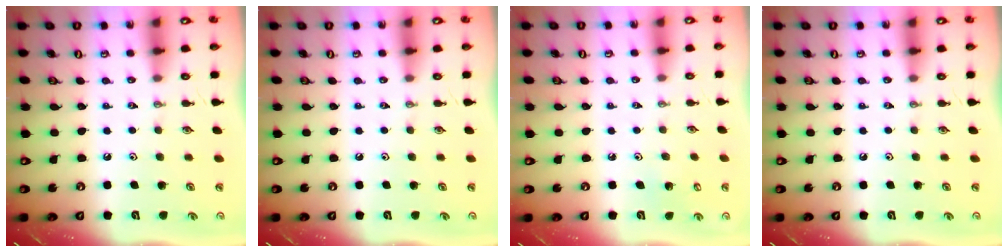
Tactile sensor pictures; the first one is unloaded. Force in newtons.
{"total": 0.0}
{"total": 4.4, "press": 4.3, "slide": 0.4}
{"total": 0.0}